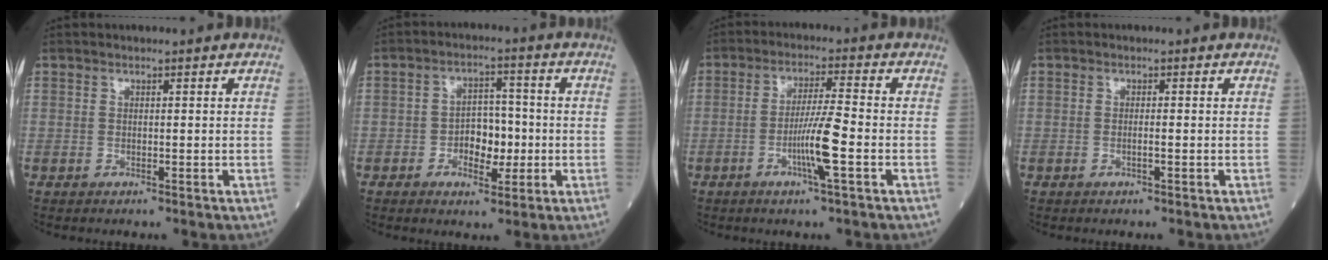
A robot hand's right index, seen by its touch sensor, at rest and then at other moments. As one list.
[{"total": 6.0, "force": [-1.3, 3.5, 4.7], "torque": [-0.072, 0.013, -0.021]}, {"total": 7.2, "force": [-2.4, -0.4, 6.7], "torque": [-0.127, -0.004, -0.046]}, {"total": 0.9, "force": [-0.3, 0.0, 0.9], "torque": [-0.018, 0.000, -0.006]}]